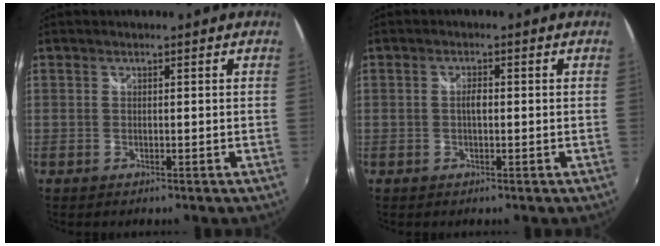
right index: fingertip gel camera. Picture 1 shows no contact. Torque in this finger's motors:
{"motor_torque": [0.76, 0.17, 0.26, 0.05]}